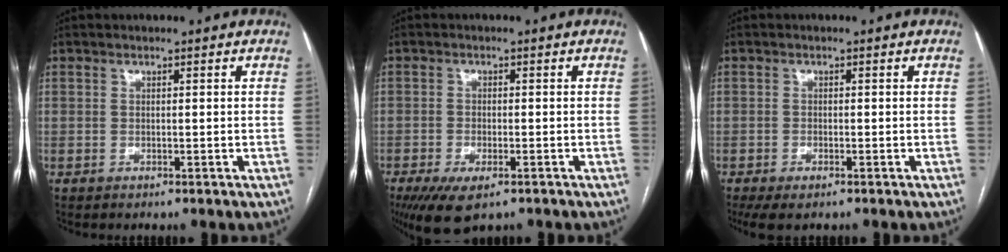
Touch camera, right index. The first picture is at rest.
{"total": 6.8, "force": [-4.2, 2.6, 4.6], "torque": [-0.076, -0.012, -0.067]}
{"total": 3.5, "force": [-2.3, 1.4, 2.3], "torque": [-0.044, -0.008, -0.031]}